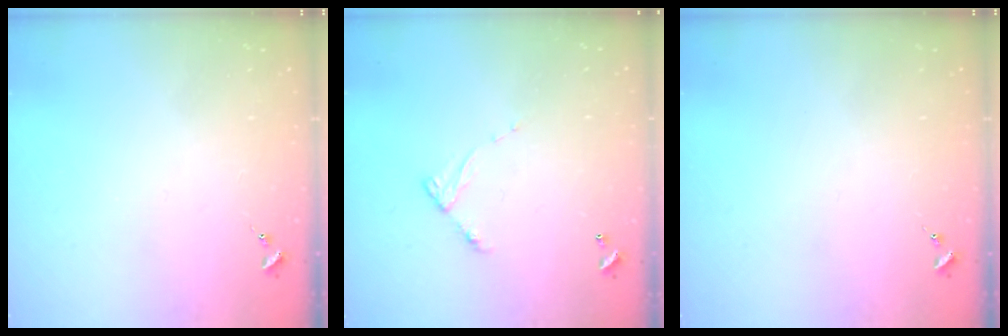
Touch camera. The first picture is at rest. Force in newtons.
{"total": 6.1, "press": 6.1, "slide": 0.5}
{"total": 0.0}